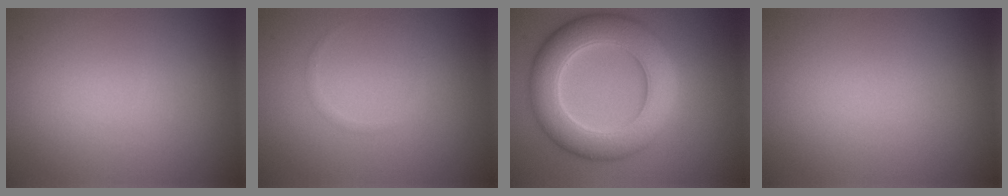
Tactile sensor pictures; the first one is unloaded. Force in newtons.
{"total": 0.6, "press": 0.6, "slide": 0.0}
{"total": 9.3, "press": 9.3, "slide": 0.5}
{"total": 0.0}